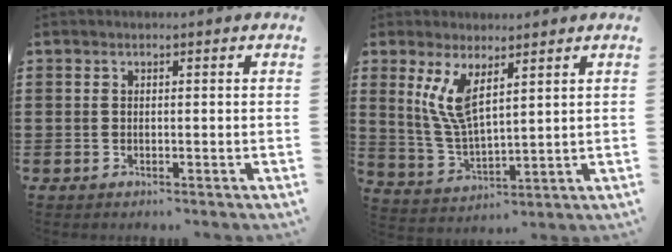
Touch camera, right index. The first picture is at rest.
{"total": 7.3, "force": [3.3, 2.5, 6.0], "torque": [-0.147, -0.012, 0.054]}